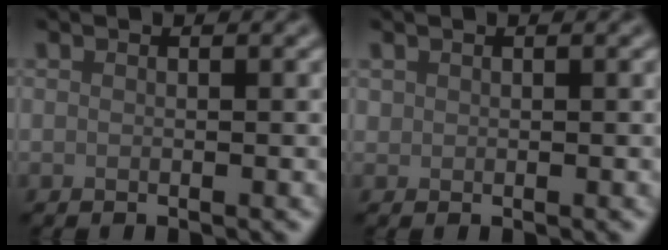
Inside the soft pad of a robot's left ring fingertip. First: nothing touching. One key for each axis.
{"total": 0.5, "fx": 0.3, "fy": 0.4, "fz": 0.0, "tx": 0.005, "ty": 0.000, "tz": 0.006}